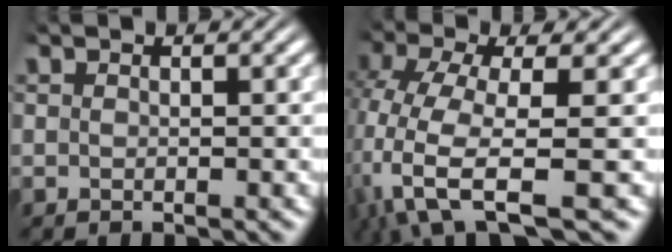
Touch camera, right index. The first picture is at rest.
{"total": 7.8, "force": [-3.9, 3.4, 5.9], "torque": [-0.143, -0.045, -0.038]}